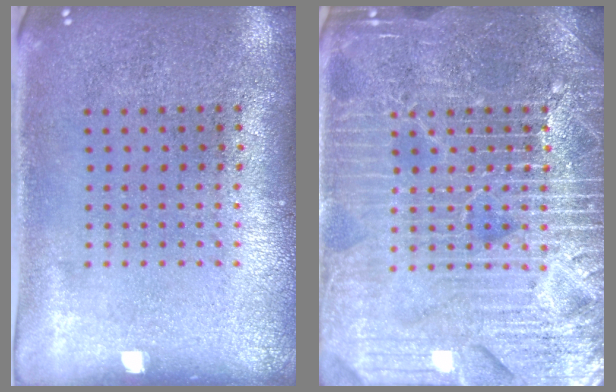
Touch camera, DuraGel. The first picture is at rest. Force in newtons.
{"total": 7.0, "press": 6.9, "slide": 0.9}